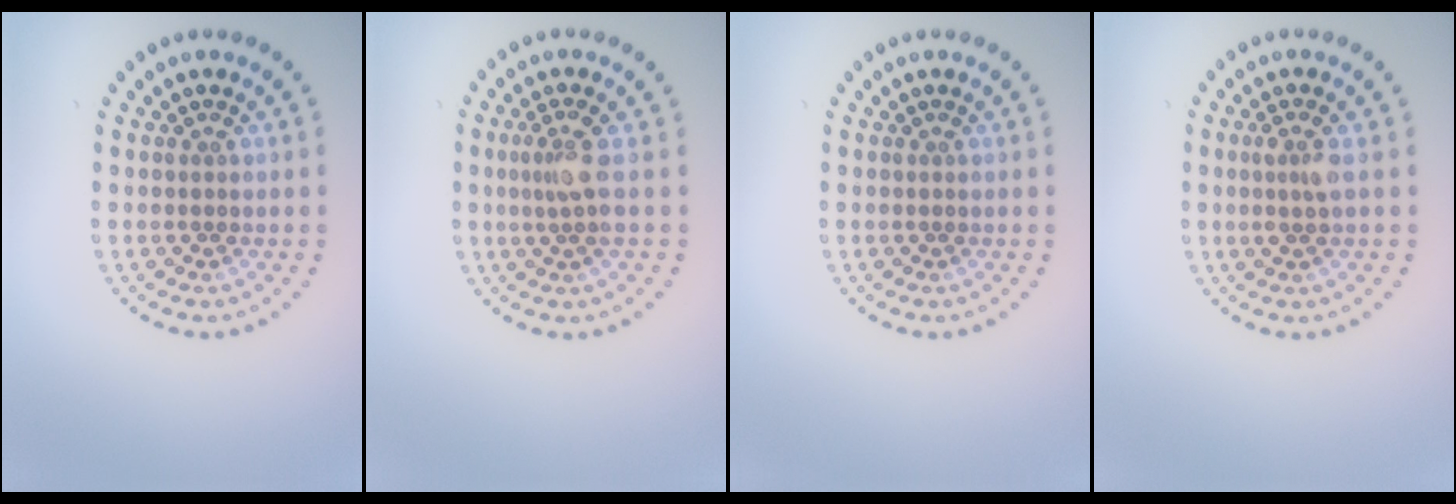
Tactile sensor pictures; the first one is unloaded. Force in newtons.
{"total": 2.1, "press": 1.6, "slide": 1.4}
{"total": 0.0}
{"total": 1.6, "press": 1.4, "slide": 0.8}